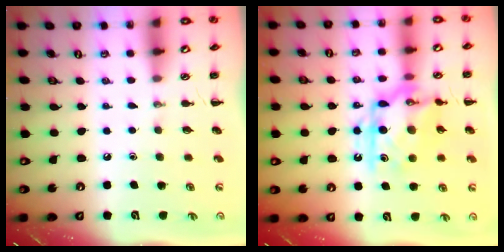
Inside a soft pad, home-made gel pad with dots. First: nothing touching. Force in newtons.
{"total": 15.3, "press": 15.3, "slide": 0.7}